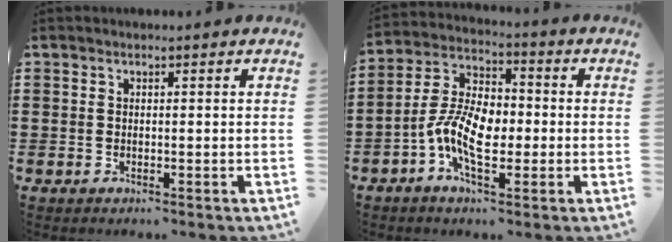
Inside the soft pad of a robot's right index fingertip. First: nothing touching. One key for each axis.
{"total": 9.2, "fx": -2.2, "fy": 4.7, "fz": 7.6, "tx": -0.172, "ty": 0.000, "tz": -0.047}